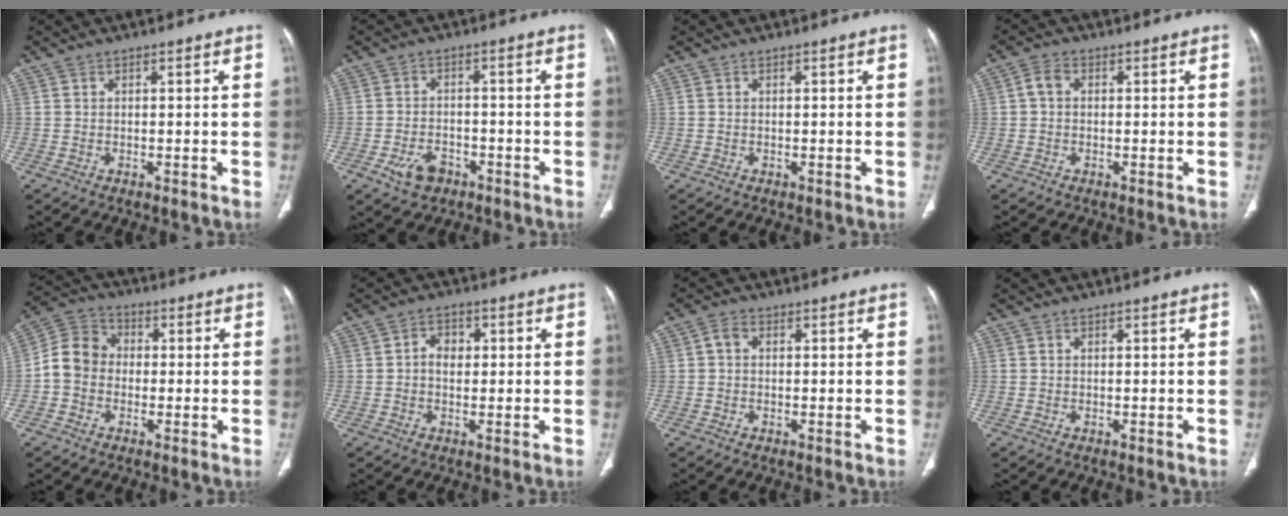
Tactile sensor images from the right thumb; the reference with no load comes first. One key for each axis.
{"total": 5.5, "fx": -2.9, "fy": 3.6, "fz": 3.0, "tx": -0.047, "ty": 0.020, "tz": -0.046}
{"total": 0.0}
{"total": 2.5, "fx": 0.3, "fy": 1.8, "fz": 1.7, "tx": -0.031, "ty": 0.009, "tz": 0.003}
{"total": 7.9, "fx": -1.0, "fy": 6.8, "fz": 3.9, "tx": -0.057, "ty": 0.030, "tz": -0.035}
{"total": 3.6, "fx": 0.3, "fy": 2.7, "fz": 2.3, "tx": -0.024, "ty": 0.010, "tz": -0.002}
{"total": 2.0, "fx": 0.2, "fy": 1.4, "fz": 1.3, "tx": -0.021, "ty": 0.006, "tz": -0.001}
{"total": 0.0}